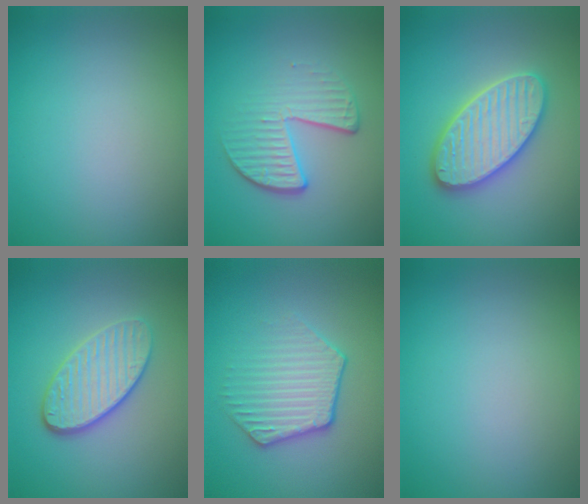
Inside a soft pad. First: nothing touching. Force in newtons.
{"total": 3.9, "press": 2.7, "slide": 2.9}
{"total": 5.8, "press": 5.8, "slide": 0.6}
{"total": 4.1, "press": 3.4, "slide": 2.4}
{"total": 3.6, "press": 3.2, "slide": 1.6}
{"total": 0.0}